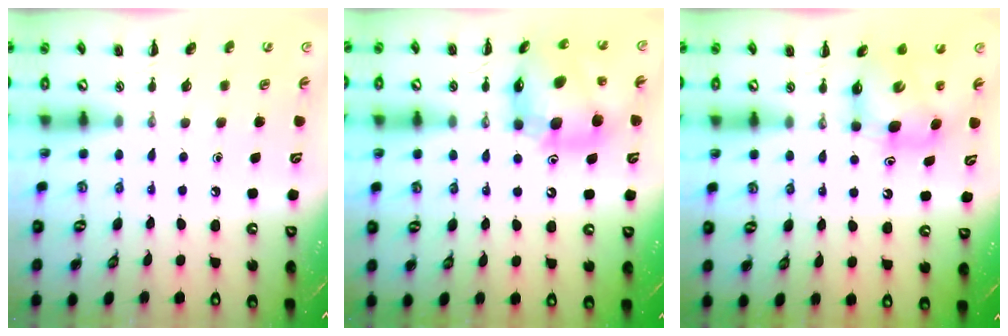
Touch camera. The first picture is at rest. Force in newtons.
{"total": 12.5, "press": 12.0, "slide": 3.7}
{"total": 7.0, "press": 7.0, "slide": 0.5}